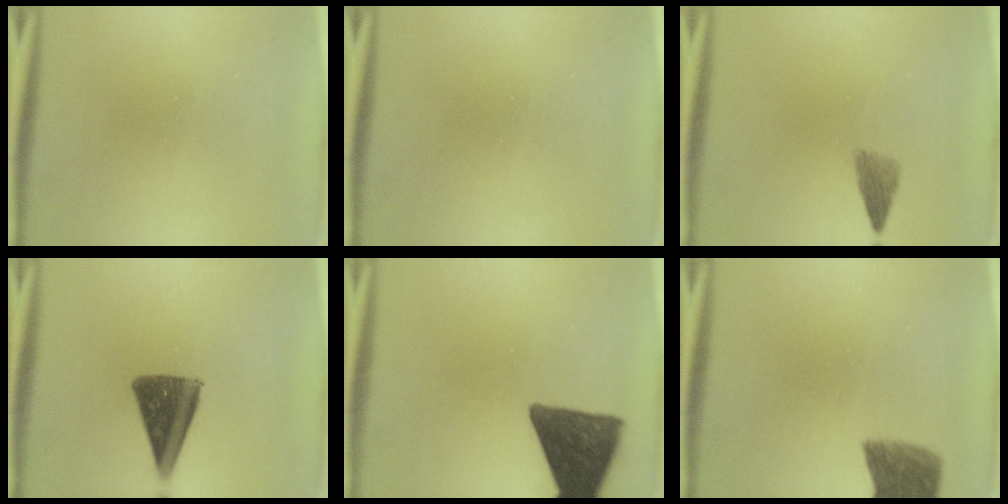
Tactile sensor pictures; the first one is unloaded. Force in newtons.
{"total": 0.0}
{"total": 2.2}
{"total": 10.9}
{"total": 12.3}
{"total": 7.0}